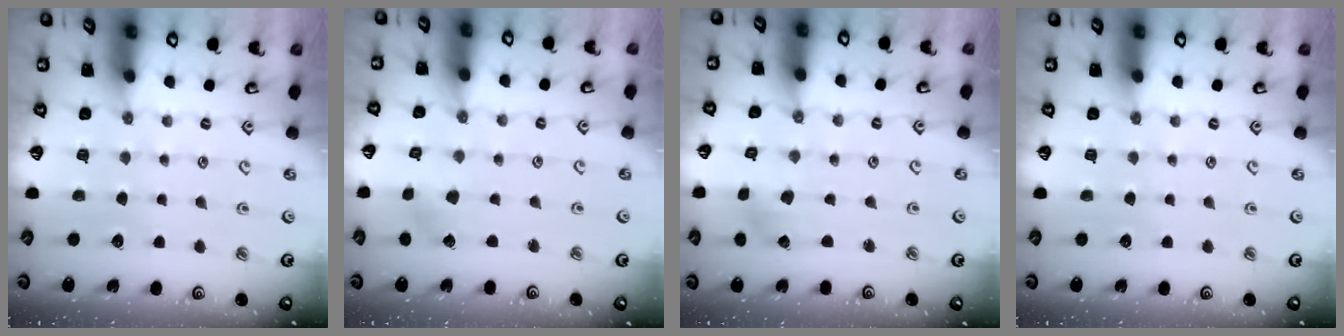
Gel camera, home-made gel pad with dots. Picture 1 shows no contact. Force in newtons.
{"total": 2.1, "press": 2.1, "slide": 0.2}
{"total": 1.4, "press": 1.4, "slide": 0.2}
{"total": 0.0}